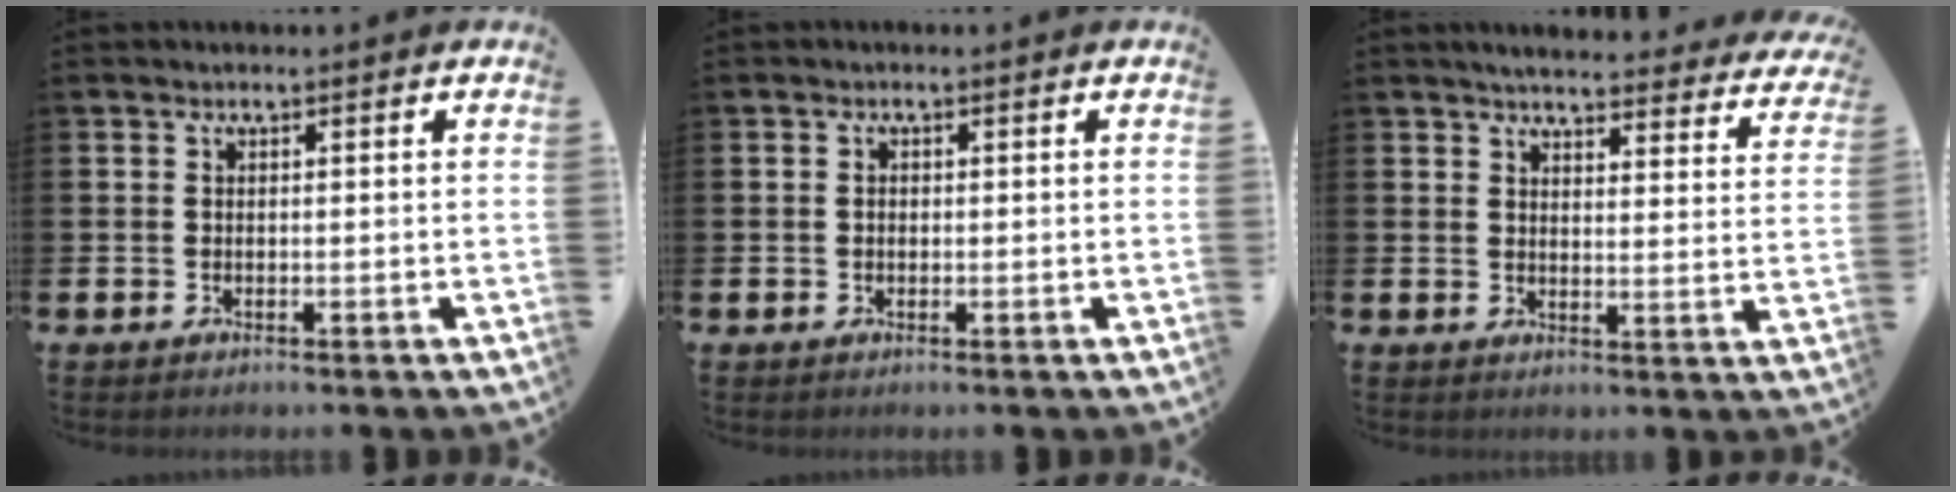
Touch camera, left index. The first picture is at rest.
{"total": 0.7, "force": [0.0, 0.6, 0.4], "torque": [-0.005, 0.006, -0.003]}
{"total": 4.3, "force": [4.1, 0.5, 1.0], "torque": [-0.032, -0.031, 0.068]}